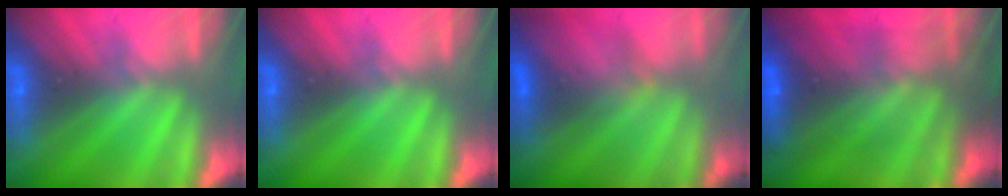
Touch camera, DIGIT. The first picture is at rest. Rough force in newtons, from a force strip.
{"total": 0.0}
{"total": 3.7}
{"total": 7.0}